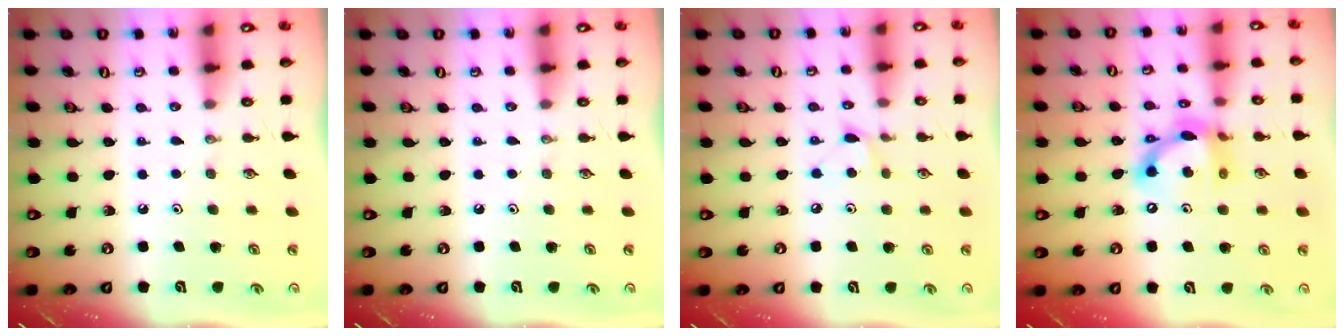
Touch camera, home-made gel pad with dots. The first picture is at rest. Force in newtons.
{"total": 0.0}
{"total": 5.2, "press": 5.1, "slide": 0.6}
{"total": 13.9, "press": 13.9, "slide": 0.8}